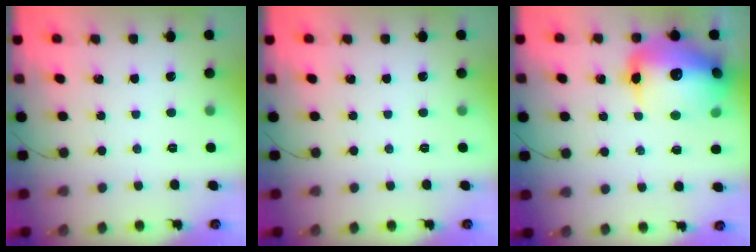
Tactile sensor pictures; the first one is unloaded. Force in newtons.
{"total": 0.0}
{"total": 22.3, "press": 21.8, "slide": 4.6}